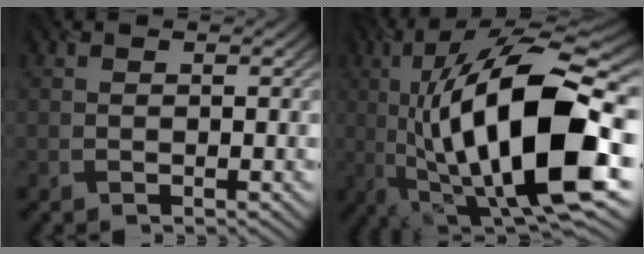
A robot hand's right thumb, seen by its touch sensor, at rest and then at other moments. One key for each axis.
{"total": 19.7, "fx": -1.2, "fy": 6.6, "fz": 18.5, "tx": -0.325, "ty": 0.029, "tz": -0.030}